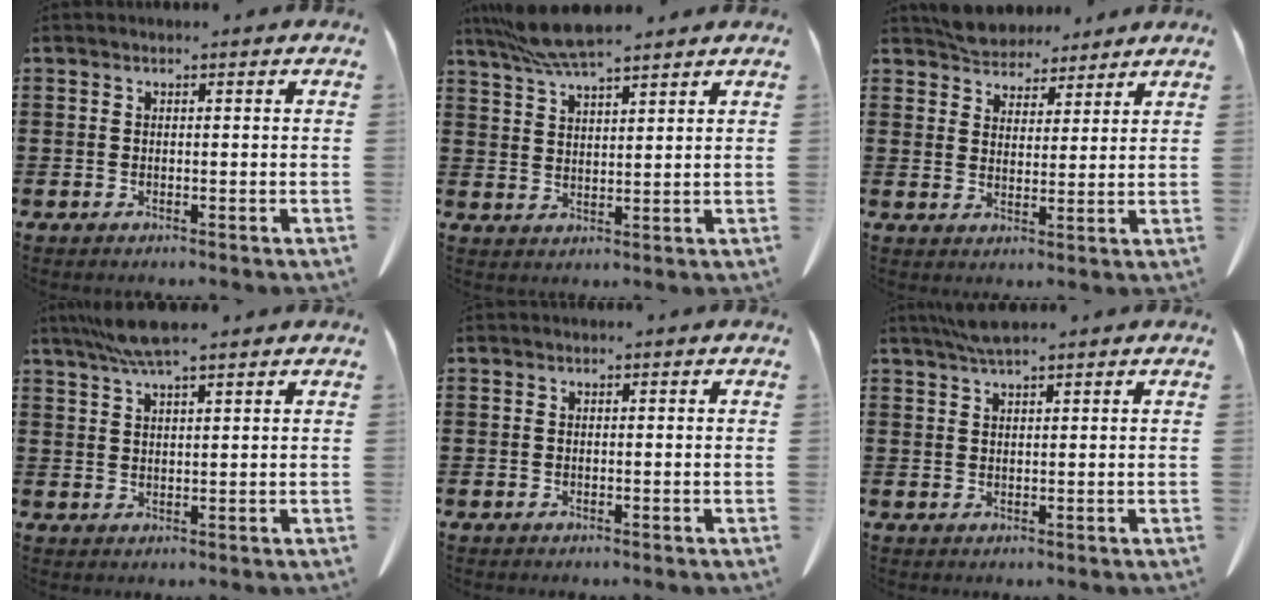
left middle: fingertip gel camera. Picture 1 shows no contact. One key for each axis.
{"total": 6.8, "fx": 5.8, "fy": 0.6, "fz": 3.5, "tx": -0.083, "ty": -0.010, "tz": 0.106}
{"total": 4.7, "fx": 4.4, "fy": 1.6, "fz": 0.2, "tx": -0.022, "ty": -0.009, "tz": 0.084}
{"total": 5.5, "fx": 4.2, "fy": 0.5, "fz": 3.5, "tx": -0.077, "ty": -0.001, "tz": 0.077}
{"total": 0.0}
{"total": 3.4, "fx": 2.6, "fy": 0.5, "fz": 2.1, "tx": -0.047, "ty": 0.005, "tz": 0.048}